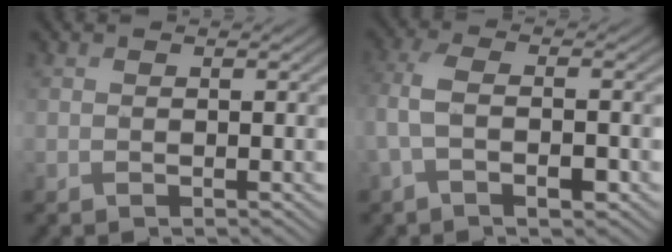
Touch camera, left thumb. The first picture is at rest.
{"total": 5.7, "force": [-1.7, 2.4, 4.9], "torque": [-0.125, 0.003, -0.038]}